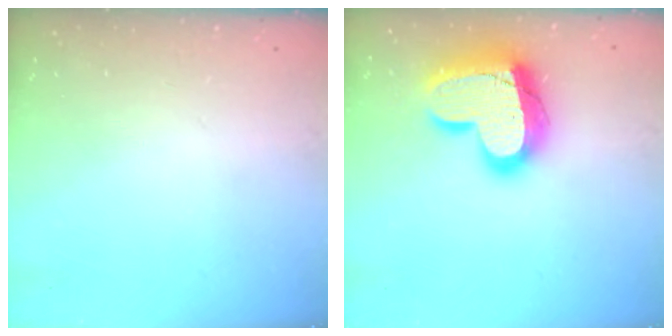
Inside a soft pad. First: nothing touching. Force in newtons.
{"total": 21.4, "press": 21.3, "slide": 1.7}